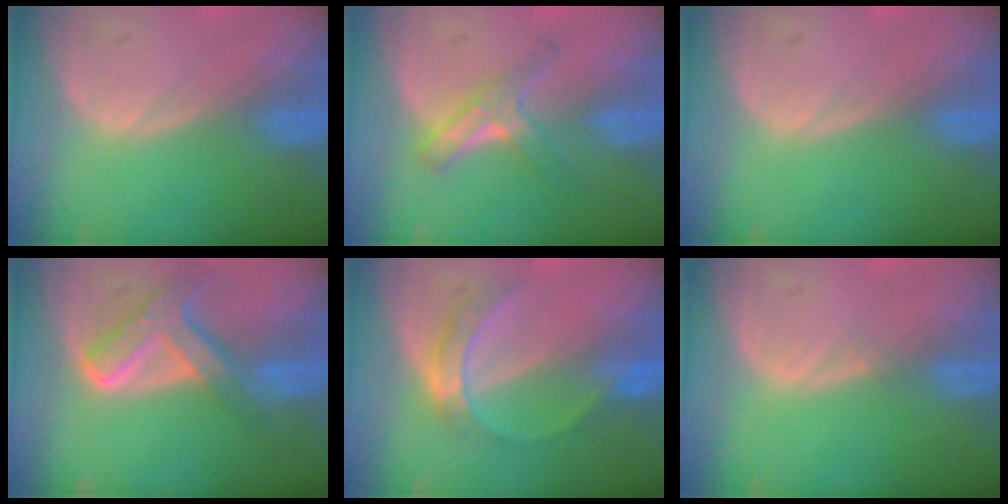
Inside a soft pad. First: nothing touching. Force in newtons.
{"total": 5.5, "press": 4.9, "slide": 2.6}
{"total": 0.0}
{"total": 7.7, "press": 6.5, "slide": 4.1}
{"total": 5.0, "press": 4.7, "slide": 1.6}
{"total": 0.5, "press": 0.5, "slide": 0.1}